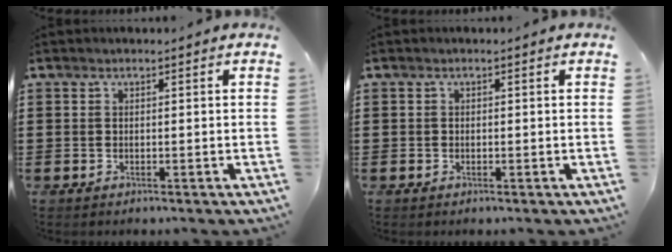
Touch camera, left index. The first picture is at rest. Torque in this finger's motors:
{"motor_torque": [-0.09, 0.09, -0.02, -0.01]}